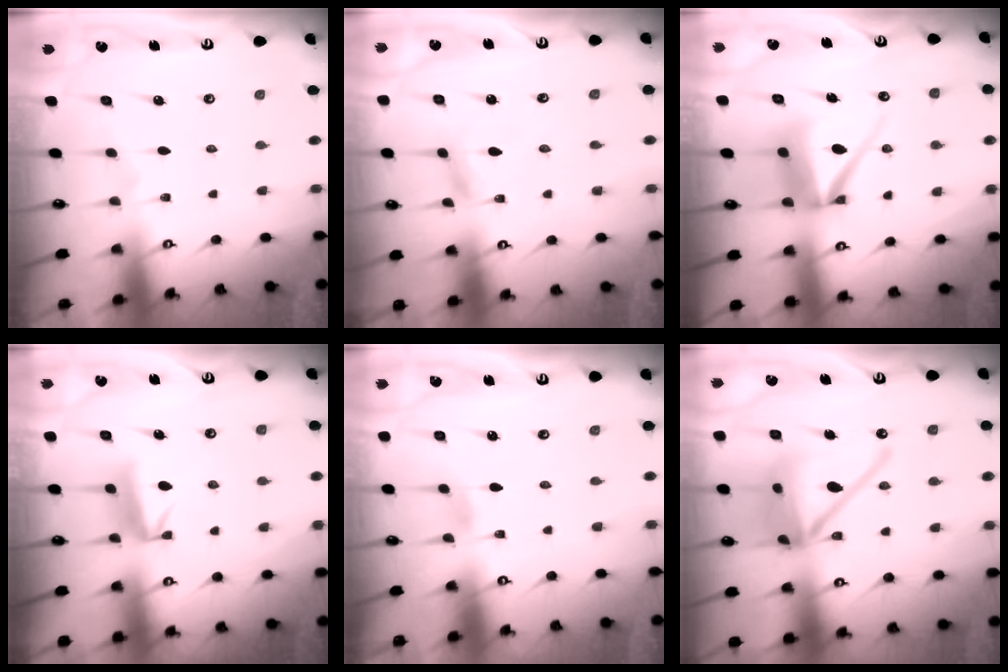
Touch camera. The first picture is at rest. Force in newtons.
{"total": 2.5, "press": 2.5, "slide": 0.2}
{"total": 9.9, "press": 9.8, "slide": 1.2}
{"total": 6.9, "press": 6.8, "slide": 1.0}
{"total": 2.6, "press": 2.6, "slide": 0.3}
{"total": 17.8, "press": 17.7, "slide": 2.4}